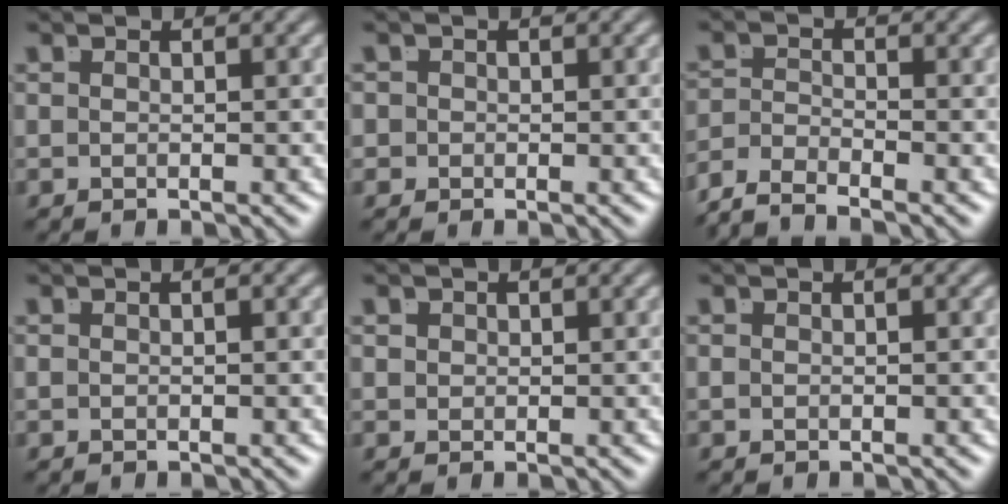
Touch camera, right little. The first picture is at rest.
{"total": 2.0, "force": [-0.3, 1.9, 0.3], "torque": [-0.017, -0.007, -0.007]}
{"total": 4.2, "force": [-3.6, 1.6, 1.5], "torque": [-0.032, -0.021, -0.056]}
{"total": 0.6, "force": [0.0, 0.5, 0.4], "torque": [-0.009, 0.003, -0.002]}
{"total": 0.9, "force": [0.5, 0.6, 0.4], "torque": [-0.012, -0.007, 0.016]}
{"total": 0.5, "force": [-0.3, 0.2, 0.4], "torque": [-0.007, -0.002, -0.003]}